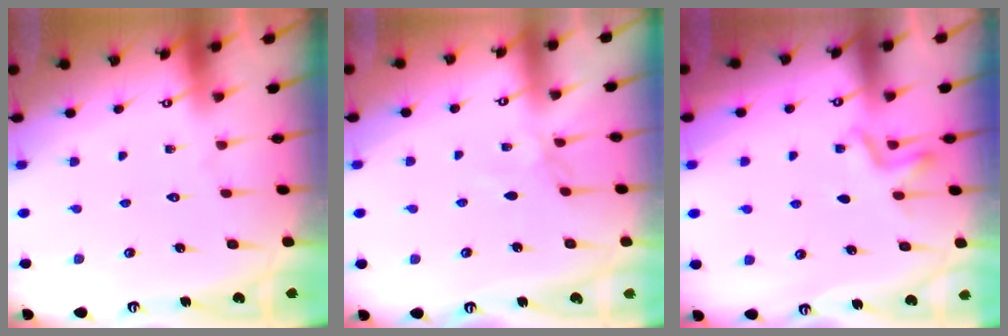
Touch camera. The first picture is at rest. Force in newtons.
{"total": 2.2, "press": 2.2, "slide": 0.4}
{"total": 5.1, "press": 4.9, "slide": 1.5}